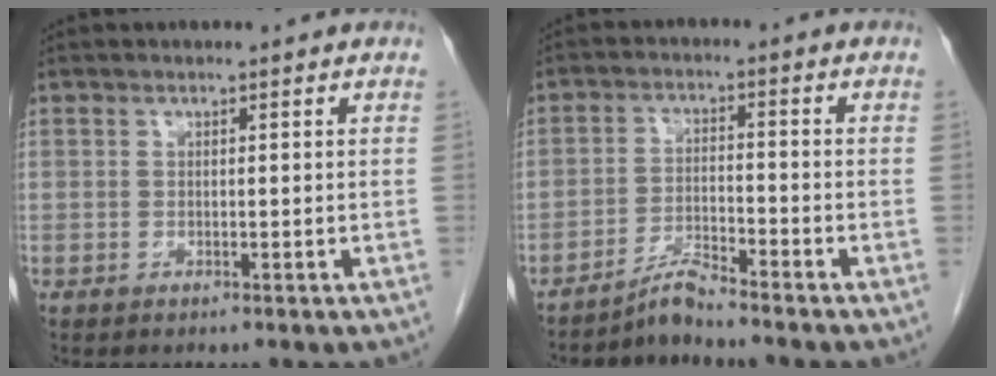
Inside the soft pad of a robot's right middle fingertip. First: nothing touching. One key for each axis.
{"total": 3.7, "fx": -3.6, "fy": -0.7, "fz": 0.8, "tx": -0.016, "ty": -0.018, "tz": -0.070}